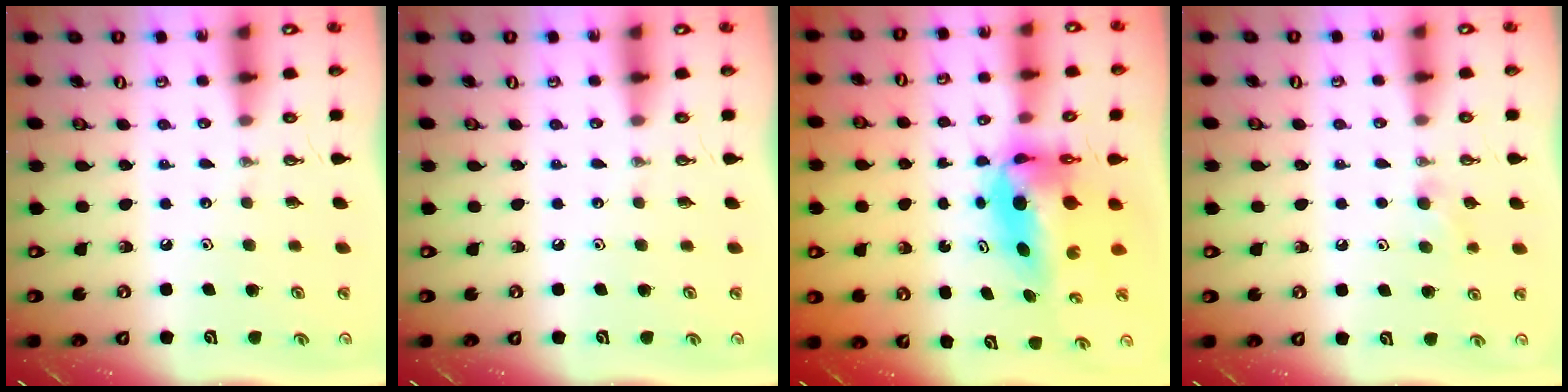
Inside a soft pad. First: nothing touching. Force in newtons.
{"total": 0.0}
{"total": 7.4, "press": 7.2, "slide": 1.8}
{"total": 8.1, "press": 3.9, "slide": 7.0}